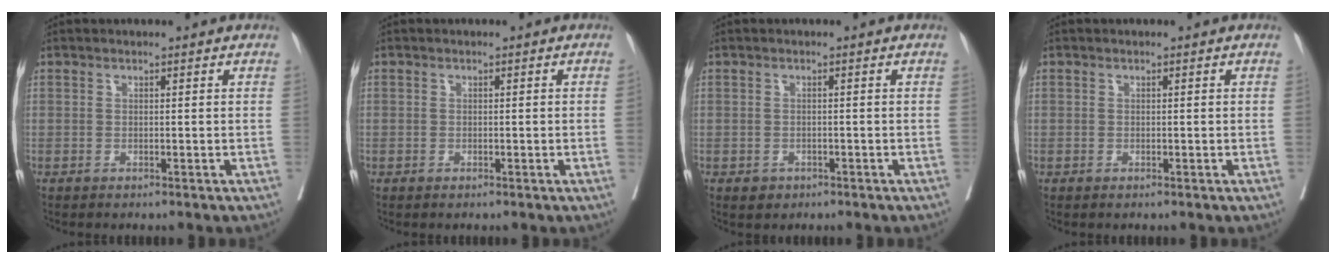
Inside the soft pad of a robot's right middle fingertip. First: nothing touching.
{"total": 0.0}
{"total": 1.4, "force": [-0.7, 1.1, 0.5], "torque": [-0.005, 0.001, -0.007]}
{"total": 0.0}